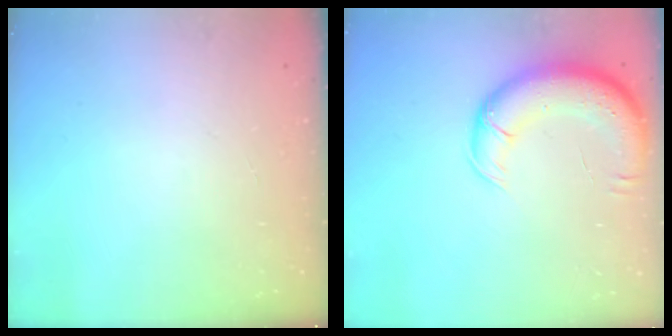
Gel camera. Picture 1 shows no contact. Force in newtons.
{"total": 13.2, "press": 12.8, "slide": 3.3}